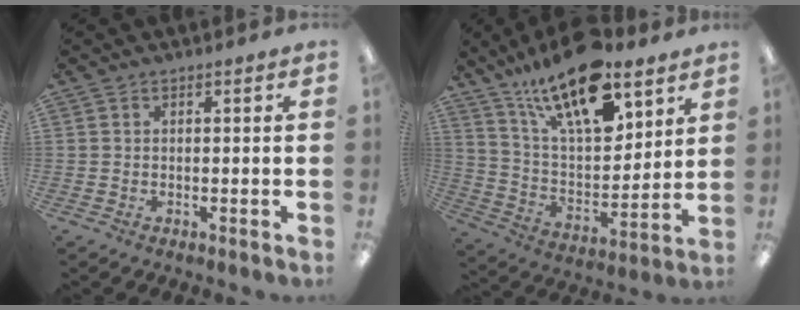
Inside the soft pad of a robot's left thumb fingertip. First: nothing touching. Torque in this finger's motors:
{"motor_torque": [0.90, 0.93, 1.48, -1.30, 0.35]}